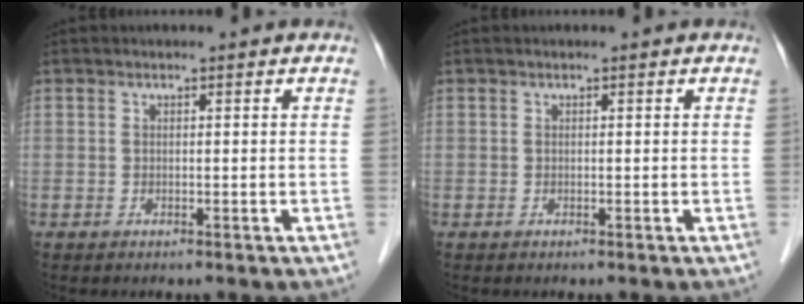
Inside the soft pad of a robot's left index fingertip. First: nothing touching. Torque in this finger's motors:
{"motor_torque": [0.00, 0.00, 0.00, 0.00]}